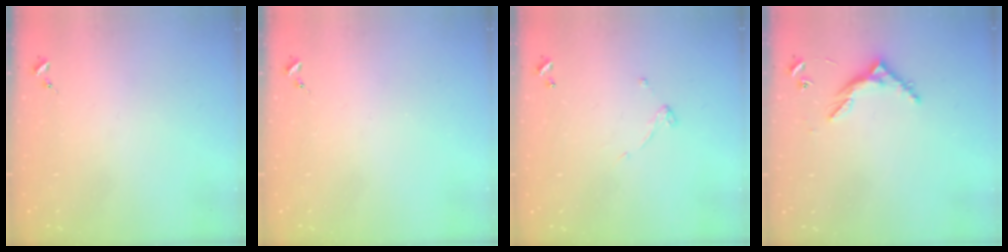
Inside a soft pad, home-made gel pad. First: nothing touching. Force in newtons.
{"total": 0.0}
{"total": 4.4, "press": 4.4, "slide": 0.2}
{"total": 6.1, "press": 6.1, "slide": 0.4}